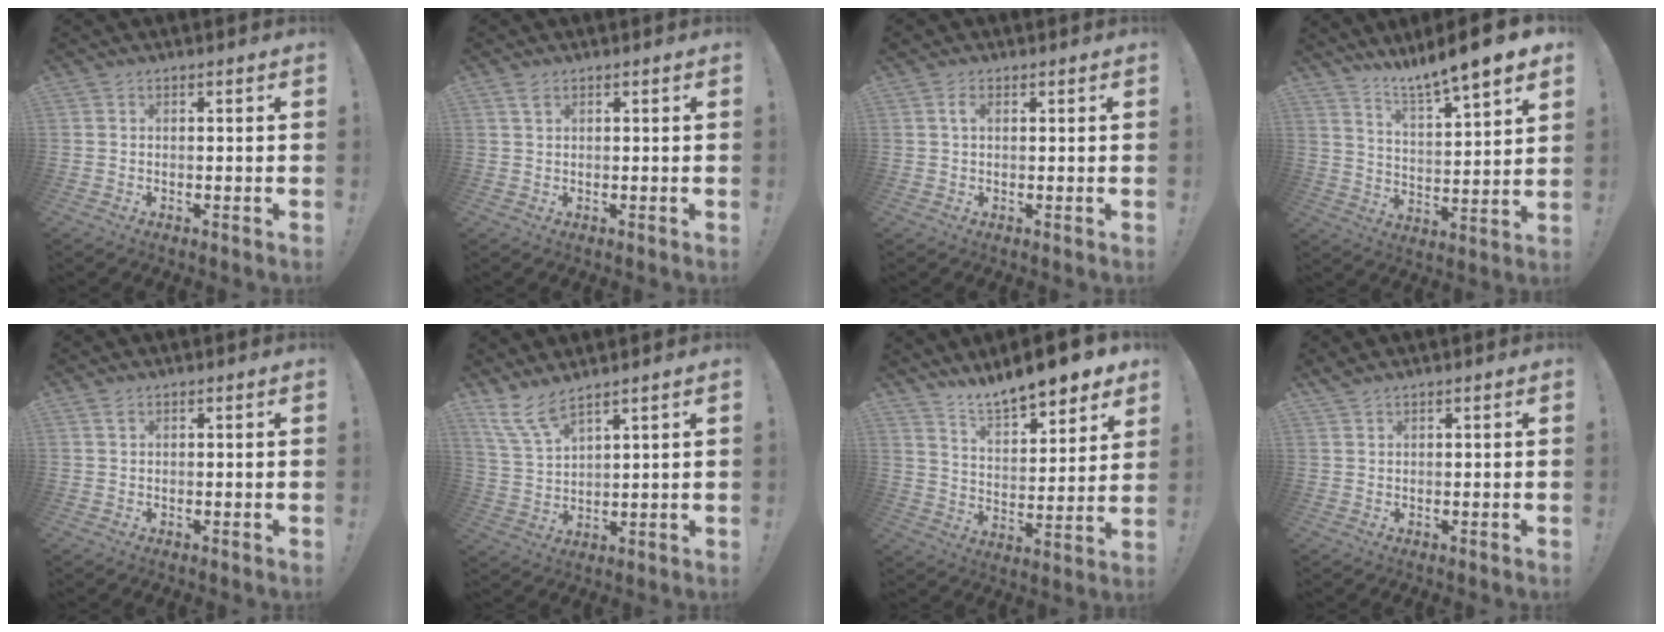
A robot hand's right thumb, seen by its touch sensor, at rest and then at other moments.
{"total": 2.0, "force": [1.3, 0.7, 1.4], "torque": [-0.022, -0.002, 0.022]}
{"total": 2.6, "force": [1.1, 1.3, 1.9], "torque": [-0.034, 0.001, 0.017]}
{"total": 10.2, "force": [9.1, 0.1, 4.5], "torque": [-0.081, -0.078, 0.151]}
{"total": 1.2, "force": [0.7, 0.4, 0.9], "torque": [-0.010, -0.001, 0.011]}
{"total": 8.4, "force": [6.8, 2.1, 4.6], "torque": [-0.096, -0.034, 0.131]}
{"total": 11.7, "force": [10.8, 2.3, 3.9], "torque": [-0.074, -0.090, 0.188]}
{"total": 1.0, "force": [0.9, -0.1, 0.6], "torque": [-0.018, 0.000, 0.017]}